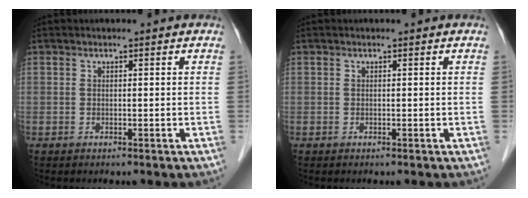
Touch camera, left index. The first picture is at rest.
{"total": 0.0}